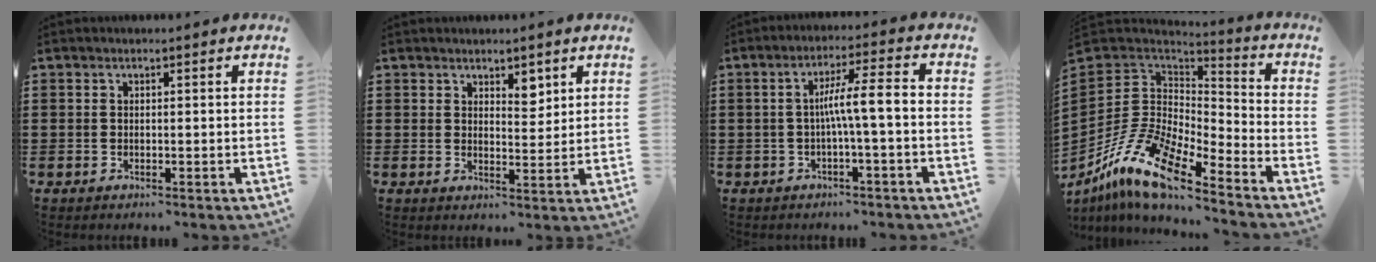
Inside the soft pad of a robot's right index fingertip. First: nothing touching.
{"total": 3.4, "force": [2.5, 1.8, 1.4], "torque": [-0.018, 0.000, 0.042]}
{"total": 5.9, "force": [-1.0, 0.2, 5.8], "torque": [-0.107, 0.003, -0.025]}
{"total": 13.8, "force": [-9.9, 4.9, 8.3], "torque": [-0.199, 0.009, -0.200]}